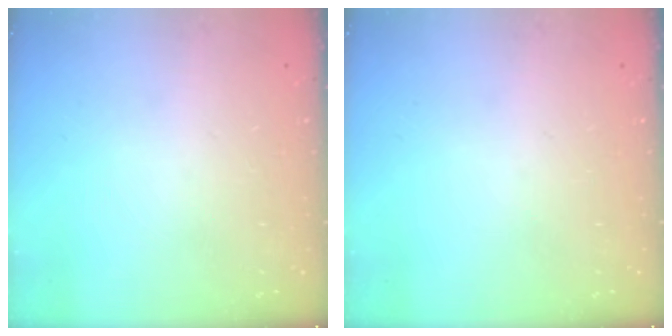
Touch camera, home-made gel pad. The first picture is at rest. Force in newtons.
{"total": 0.0}